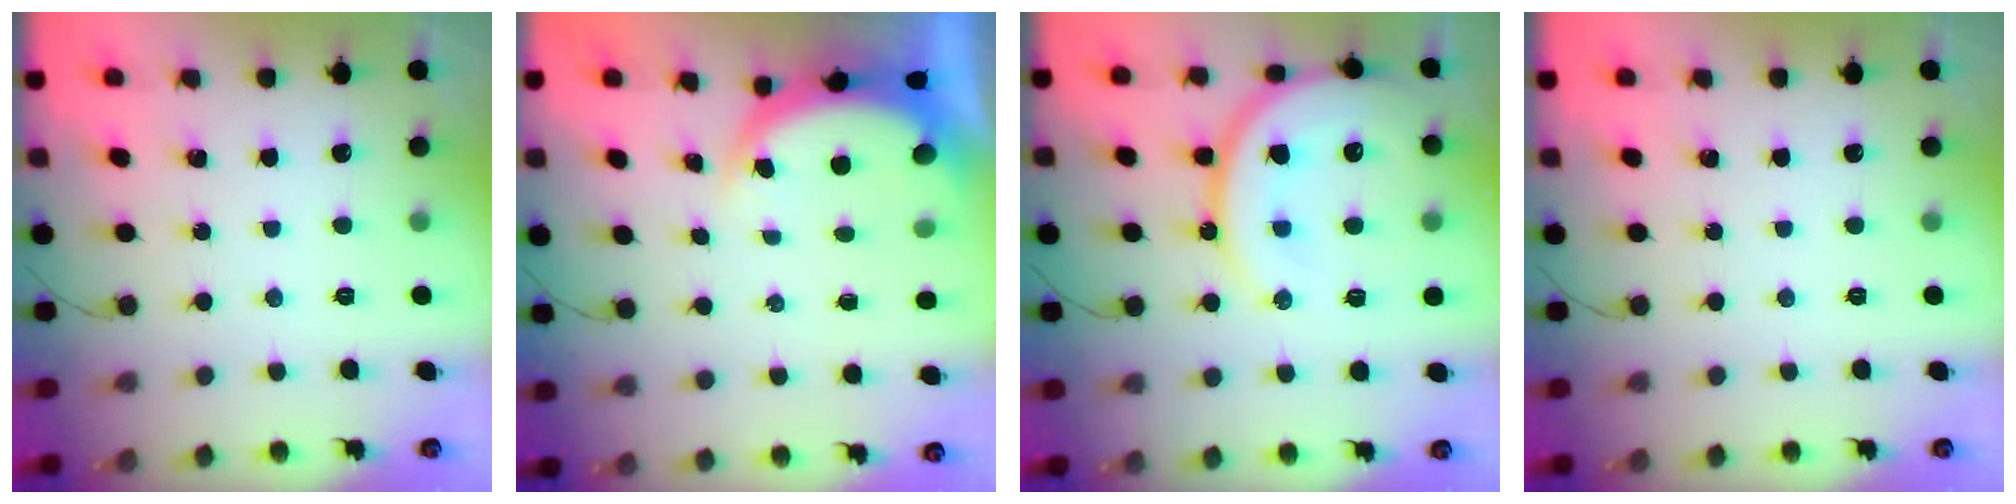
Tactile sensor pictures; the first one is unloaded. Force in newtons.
{"total": 4.6, "press": 4.4, "slide": 1.3}
{"total": 18.3, "press": 18.2, "slide": 1.8}
{"total": 0.0}